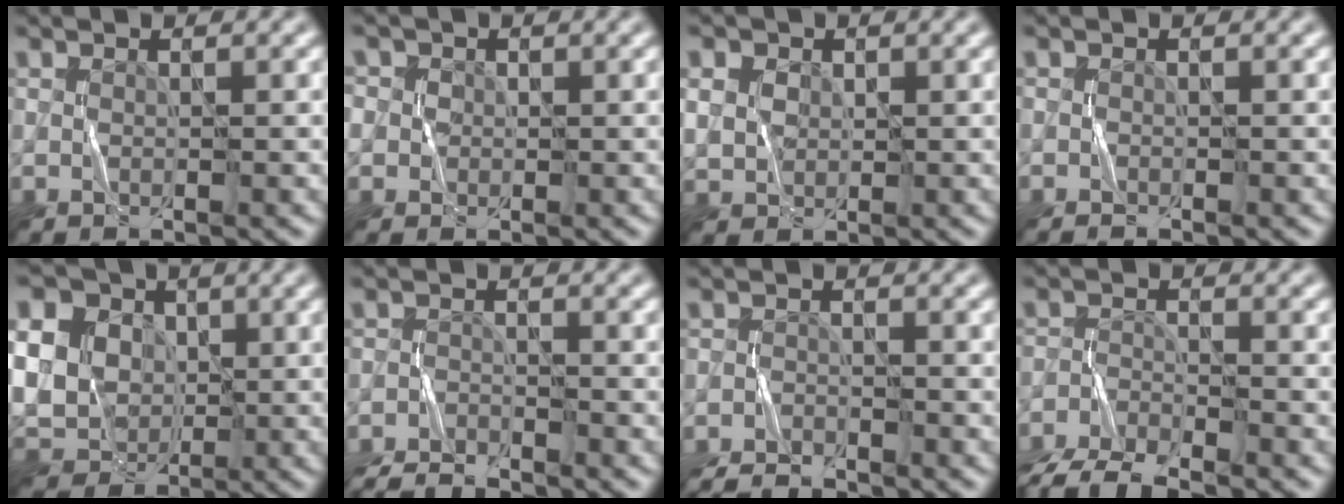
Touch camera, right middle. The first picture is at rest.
{"total": 4.1, "force": [1.4, 3.6, 1.4], "torque": [-0.022, 0.025, 0.003]}
{"total": 4.4, "force": [1.7, 3.5, 2.1], "torque": [-0.051, 0.013, 0.022]}
{"total": 0.6, "force": [-0.5, 0.1, 0.2], "torque": [-0.003, -0.001, -0.010]}
{"total": 16.3, "force": [3.5, 13.6, 8.4], "torque": [-0.201, 0.019, 0.044]}
{"total": 3.5, "force": [-3.3, 0.6, 0.8], "torque": [-0.018, -0.004, -0.069]}
{"total": 3.1, "force": [-2.9, 0.6, 0.8], "torque": [-0.016, -0.003, -0.061]}
{"total": 5.8, "force": [-5.2, 1.3, 2.3], "torque": [-0.042, -0.020, -0.102]}